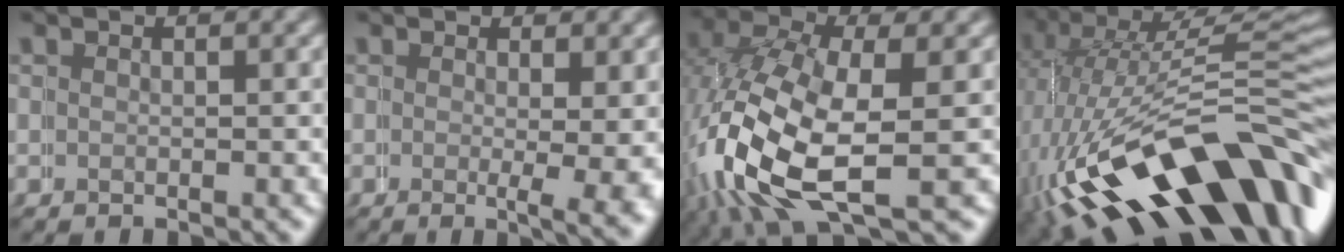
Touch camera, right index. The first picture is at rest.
{"total": 3.4, "force": [0.2, 0.0, 3.3], "torque": [-0.024, -0.007, 0.007]}
{"total": 11.0, "force": [-2.1, 7.5, 7.7], "torque": [-0.201, -0.056, -0.008]}
{"total": 15.6, "force": [-5.7, 7.4, 12.6], "torque": [-0.190, -0.028, -0.058]}